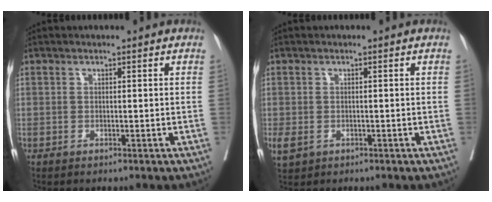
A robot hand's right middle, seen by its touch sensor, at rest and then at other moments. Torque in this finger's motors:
{"motor_torque": [0.95, -1.19, 0.23, 0.05]}